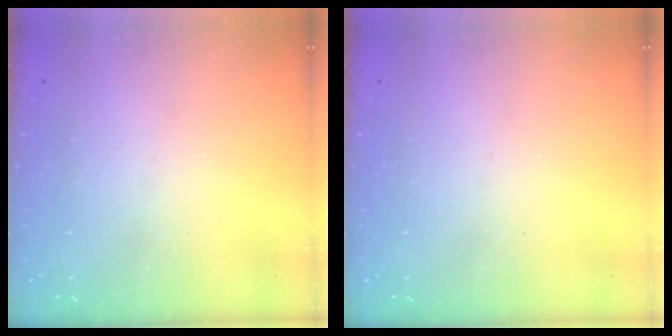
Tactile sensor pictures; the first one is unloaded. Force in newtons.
{"total": 0.0}